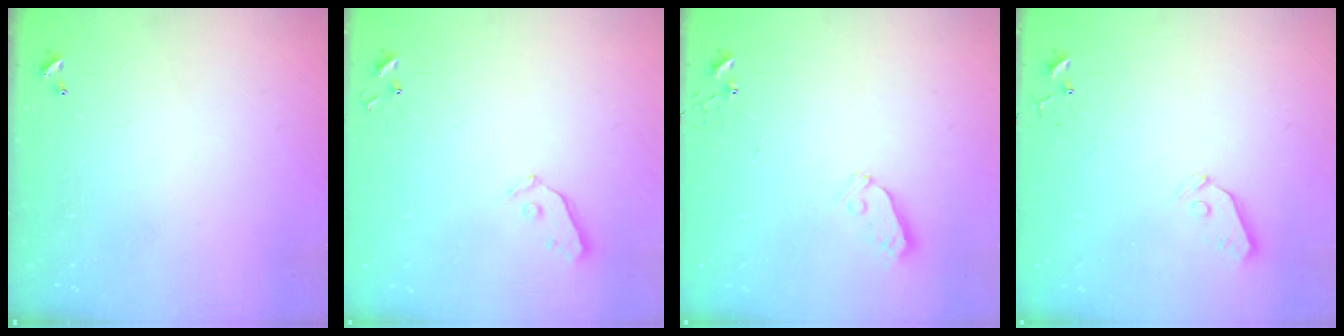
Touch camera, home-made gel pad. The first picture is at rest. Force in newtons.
{"total": 4.7, "press": 4.6, "slide": 0.7}
{"total": 4.1, "press": 4.1, "slide": 0.1}
{"total": 3.8, "press": 3.8, "slide": 0.3}